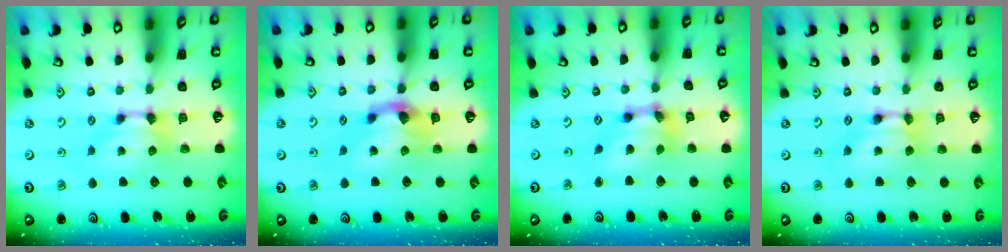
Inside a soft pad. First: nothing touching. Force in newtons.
{"total": 2.9, "press": 2.2, "slide": 2.0}
{"total": 6.0, "press": 5.6, "slide": 2.1}
{"total": 1.8, "press": 1.8, "slide": 0.1}